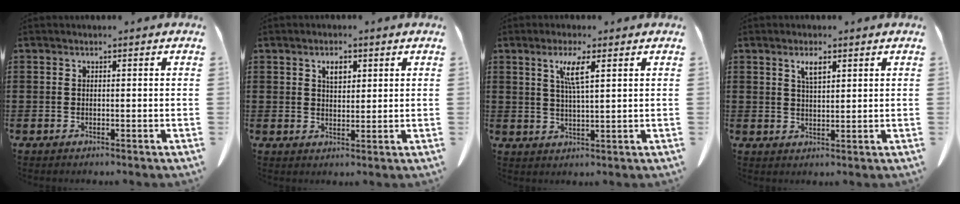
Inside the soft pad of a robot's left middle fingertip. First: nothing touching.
{"total": 2.6, "force": [1.4, 1.2, 1.8], "torque": [-0.024, -0.002, 0.021]}
{"total": 4.7, "force": [2.2, 0.5, 4.1], "torque": [-0.086, 0.003, 0.035]}
{"total": 2.8, "force": [1.8, 0.8, 2.0], "torque": [-0.036, 0.000, 0.029]}